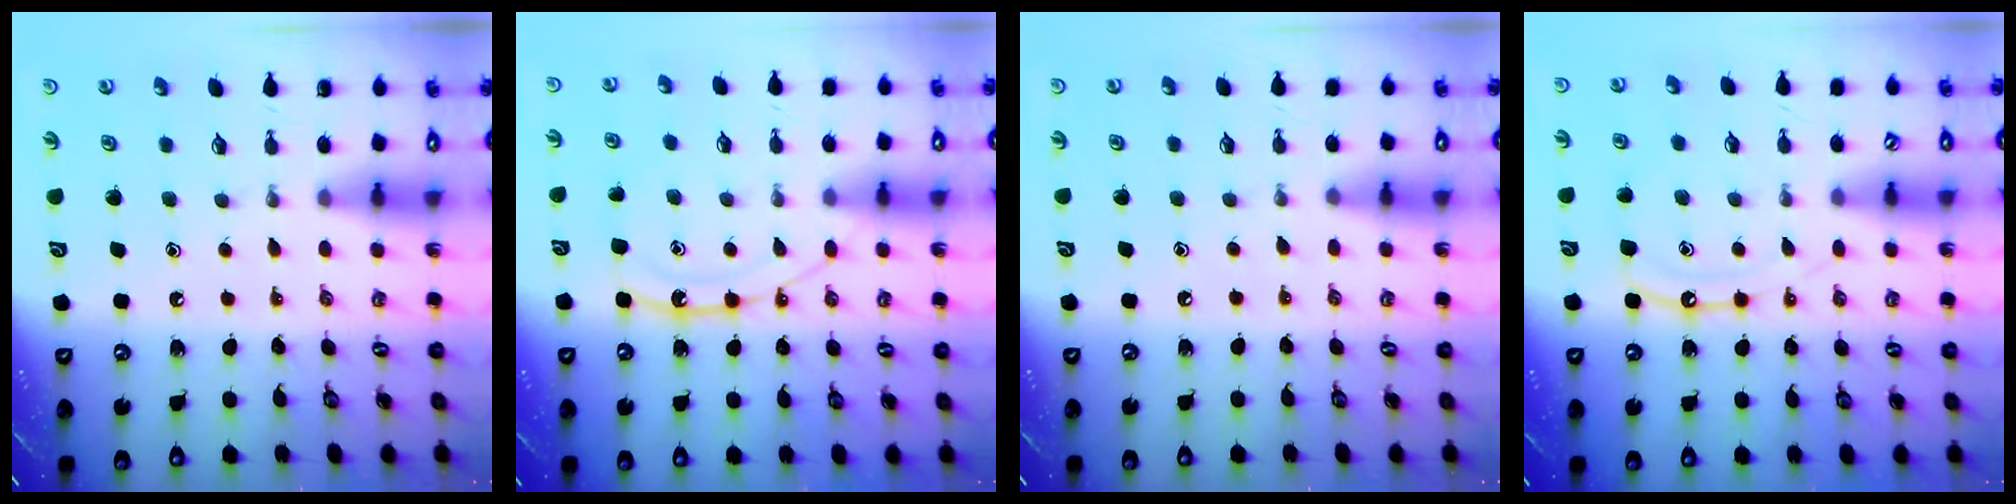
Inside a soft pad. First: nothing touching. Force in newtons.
{"total": 12.8, "press": 12.7, "slide": 0.9}
{"total": 4.0, "press": 3.9, "slide": 0.5}
{"total": 10.0, "press": 10.0, "slide": 0.9}